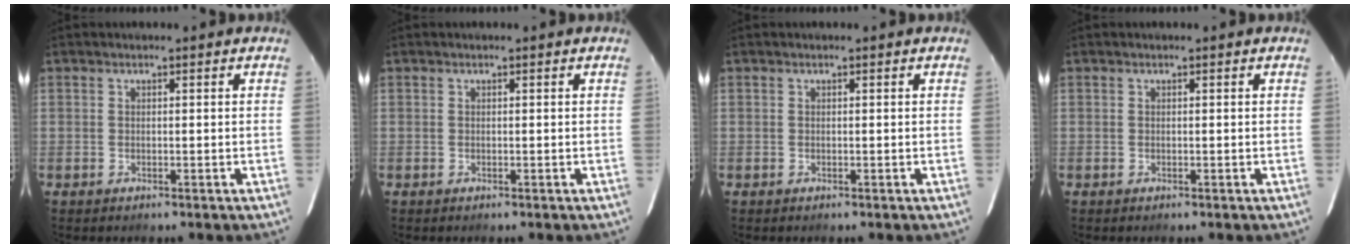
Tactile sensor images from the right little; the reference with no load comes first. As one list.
[{"total": 0.0}, {"total": 0.0}, {"total": 0.0}]